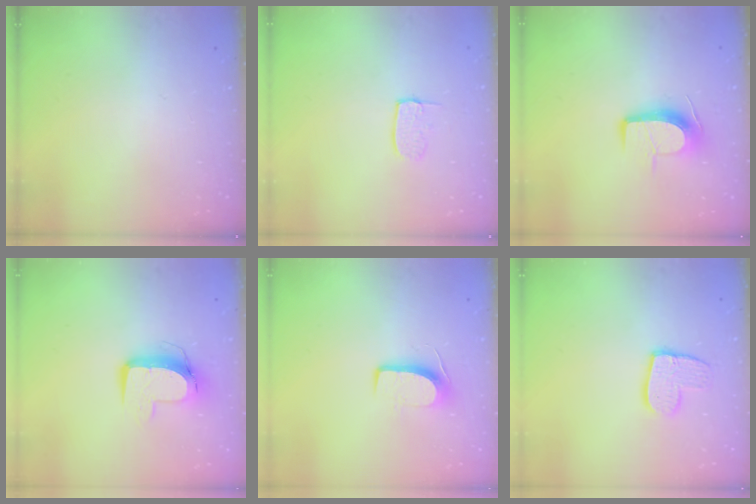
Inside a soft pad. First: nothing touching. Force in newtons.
{"total": 5.4, "press": 5.4, "slide": 0.3}
{"total": 10.3, "press": 10.3, "slide": 0.6}
{"total": 10.5, "press": 10.5, "slide": 0.7}
{"total": 7.6, "press": 7.6, "slide": 0.5}
{"total": 10.5, "press": 10.5, "slide": 0.8}